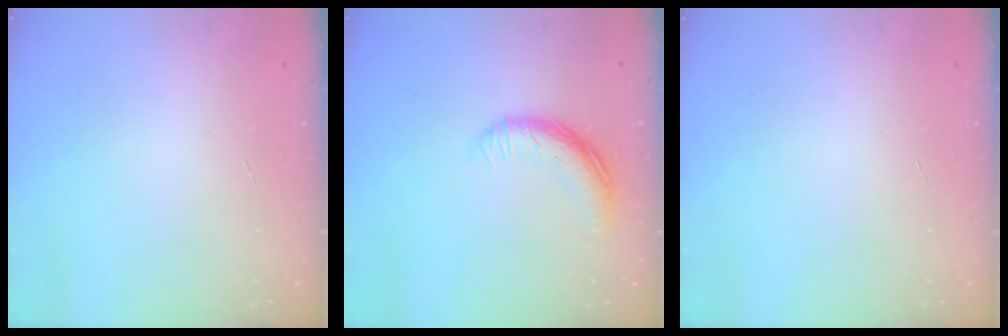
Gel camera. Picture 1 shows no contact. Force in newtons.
{"total": 11.6, "press": 11.5, "slide": 0.9}
{"total": 0.0}